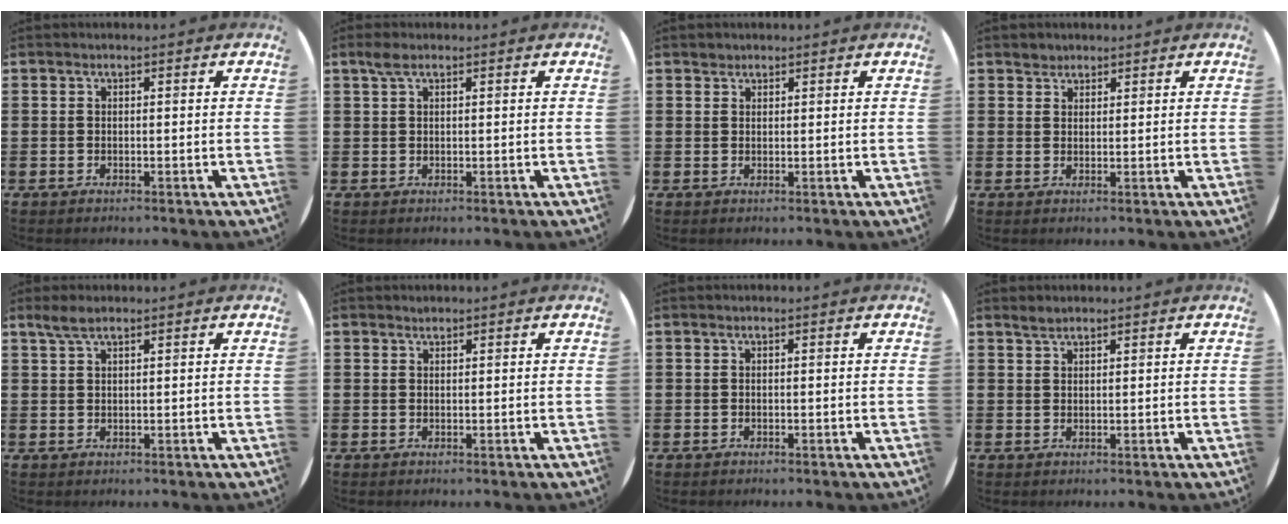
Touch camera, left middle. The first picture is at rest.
{"total": 1.5, "force": [0.9, 0.5, 1.0], "torque": [-0.021, 0.006, 0.015]}
{"total": 0.9, "force": [0.8, 0.4, -0.2], "torque": [0.003, 0.003, 0.016]}
{"total": 1.7, "force": [1.5, 0.7, -0.2], "torque": [0.003, 0.002, 0.030]}
{"total": 2.3, "force": [1.8, 0.6, 1.3], "torque": [-0.027, 0.006, 0.031]}
{"total": 0.5, "force": [0.5, 0.1, -0.1], "torque": [0.004, 0.004, 0.009]}
{"total": 0.0}
{"total": 1.3, "force": [1.3, 0.3, 0.2], "torque": [-0.006, 0.003, 0.024]}